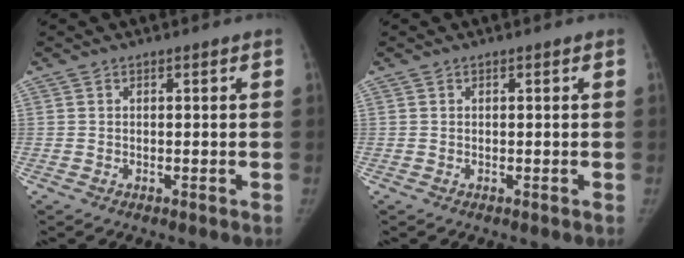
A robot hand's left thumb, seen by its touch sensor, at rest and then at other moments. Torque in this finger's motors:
{"motor_torque": [-0.07, 0.06, 0.10, -0.10, 0.00]}